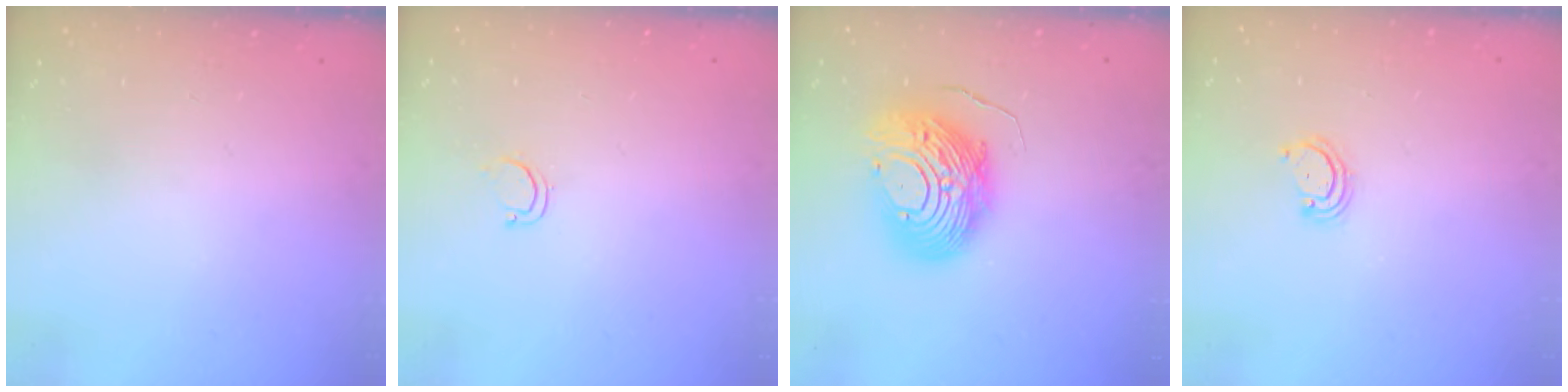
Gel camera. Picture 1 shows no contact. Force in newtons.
{"total": 2.8, "press": 2.8, "slide": 0.2}
{"total": 13.7, "press": 13.7, "slide": 1.3}
{"total": 3.1, "press": 3.1, "slide": 0.4}